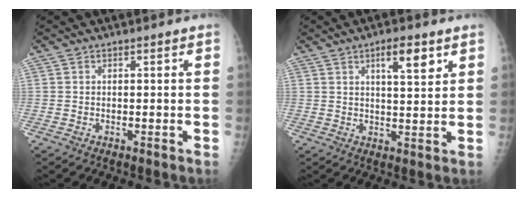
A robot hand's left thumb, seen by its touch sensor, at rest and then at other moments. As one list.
[{"total": 6.3, "force": [3.3, 1.9, 5.1], "torque": [-0.070, -0.017, 0.050]}]